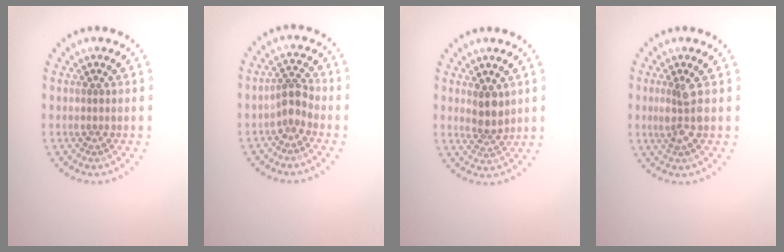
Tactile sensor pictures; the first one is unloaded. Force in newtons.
{"total": 2.1, "press": 1.6, "slide": 1.3}
{"total": 2.3, "press": 2.1, "slide": 1.1}
{"total": 2.3, "press": 2.0, "slide": 1.0}